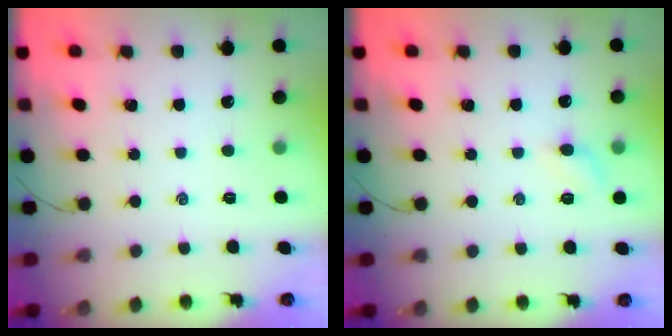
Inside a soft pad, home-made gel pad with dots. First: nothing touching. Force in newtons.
{"total": 6.0, "press": 5.9, "slide": 1.1}